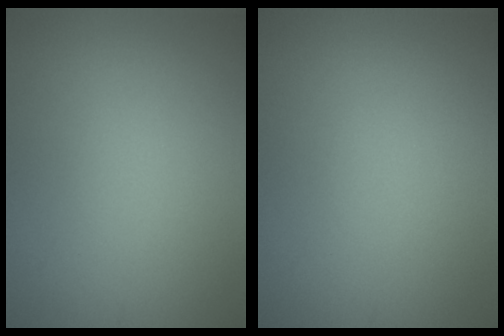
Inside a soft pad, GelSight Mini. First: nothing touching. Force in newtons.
{"total": 0.0}